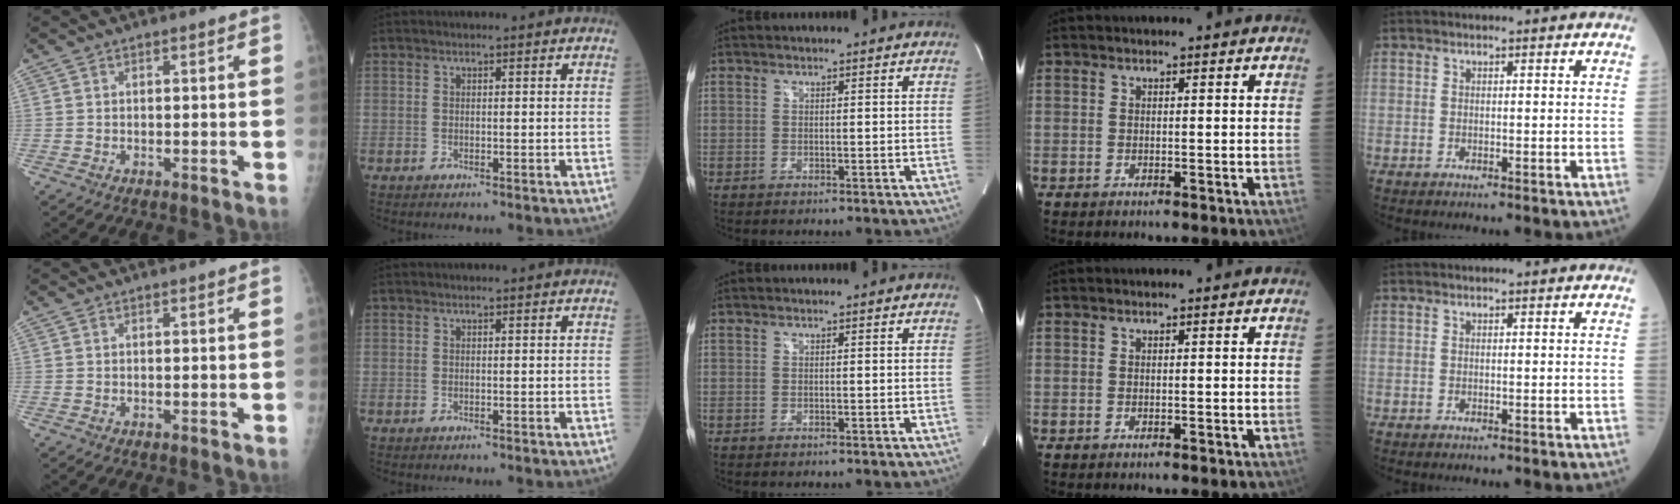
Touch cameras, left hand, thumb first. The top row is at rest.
{}